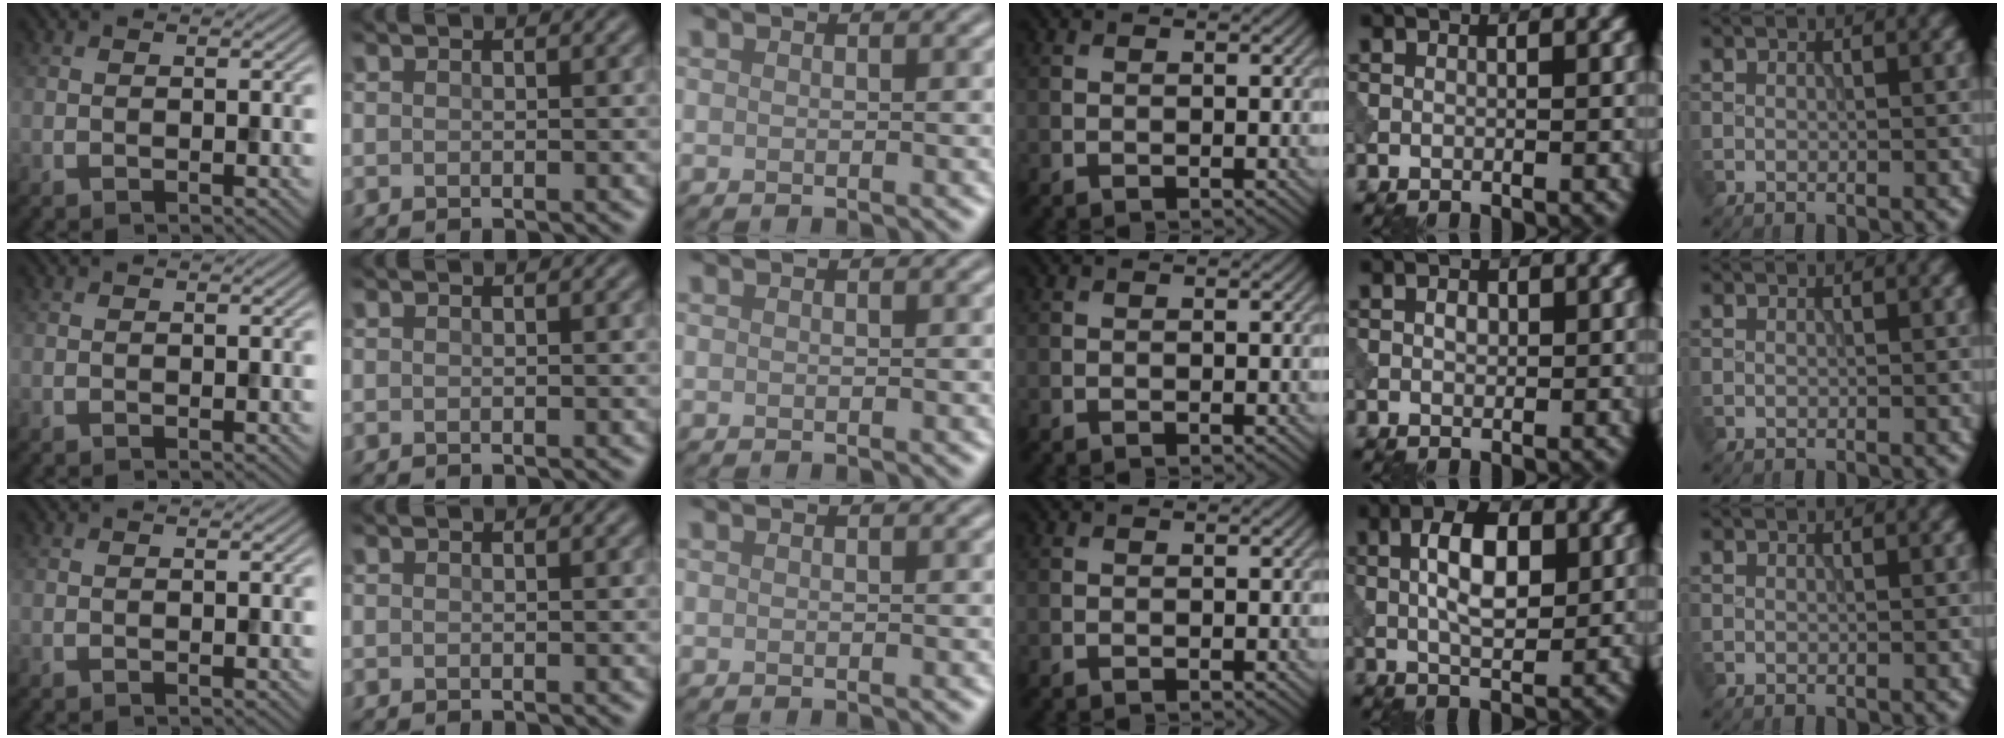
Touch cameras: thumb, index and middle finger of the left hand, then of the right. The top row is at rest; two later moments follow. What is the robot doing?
{"motion": "press", "object": "tv remote"}